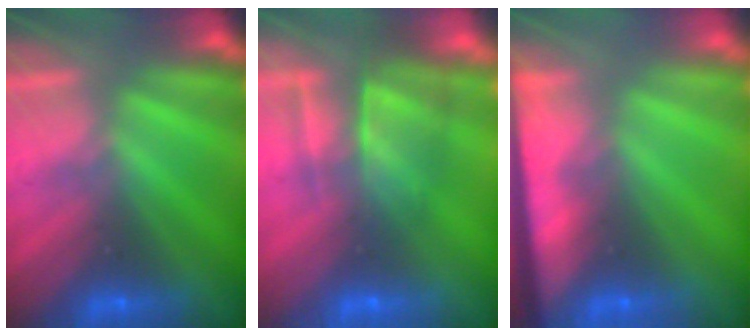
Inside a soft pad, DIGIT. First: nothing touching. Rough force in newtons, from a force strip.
{"total": 5.6}
{"total": 8.2}